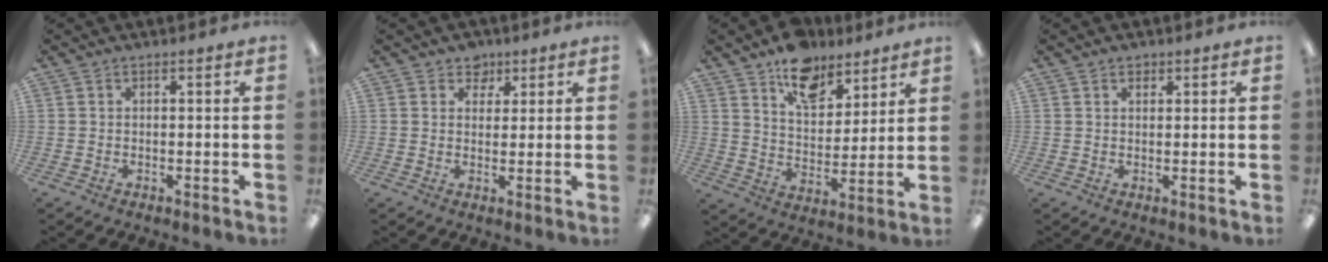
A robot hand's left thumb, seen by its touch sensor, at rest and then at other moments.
{"total": 4.0, "force": [2.6, 3.1, 0.5], "torque": [0.002, -0.010, 0.044]}
{"total": 12.3, "force": [9.3, 6.6, 4.5], "torque": [-0.059, -0.057, 0.172]}
{"total": 1.6, "force": [1.2, 0.9, 0.6], "torque": [-0.005, -0.002, 0.020]}